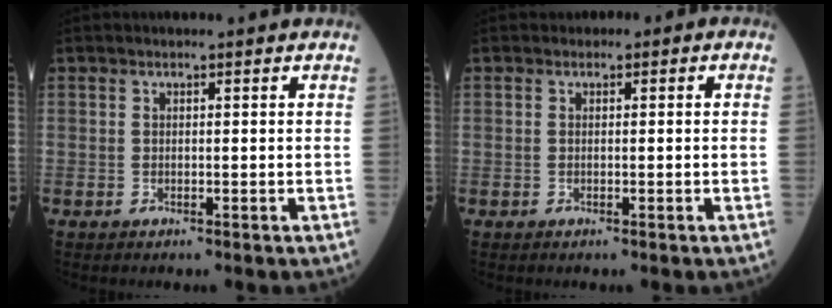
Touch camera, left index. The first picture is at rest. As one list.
[{"total": 0.6, "force": [-0.1, 0.6, 0.2], "torque": [-0.001, 0.003, -0.005]}]